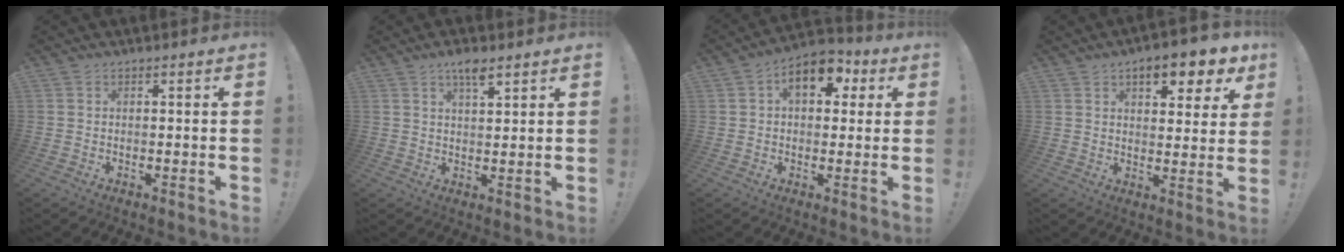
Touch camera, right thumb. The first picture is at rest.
{"total": 4.7, "force": [3.2, 1.1, 3.3], "torque": [-0.053, -0.017, 0.050]}
{"total": 10.5, "force": [3.8, 6.6, 7.2], "torque": [-0.101, -0.007, 0.066]}
{"total": 9.4, "force": [5.4, 4.0, 6.5], "torque": [-0.079, -0.029, 0.091]}